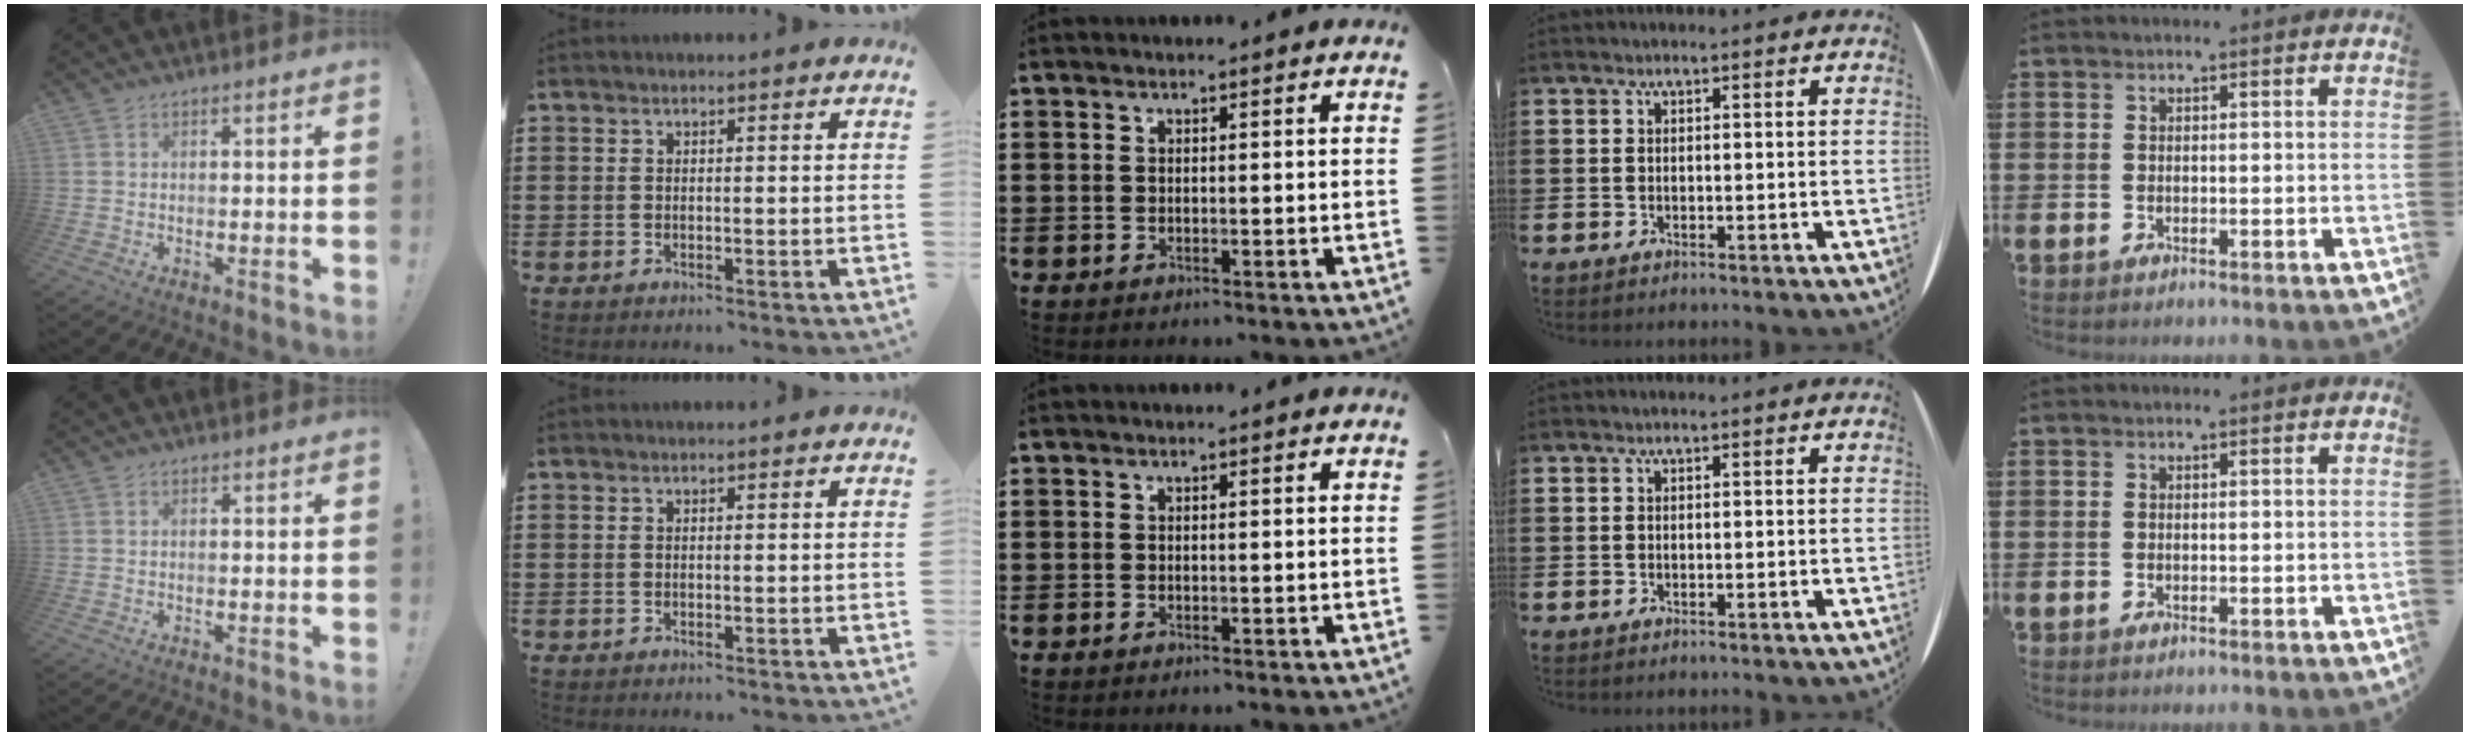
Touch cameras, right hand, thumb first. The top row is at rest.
{}